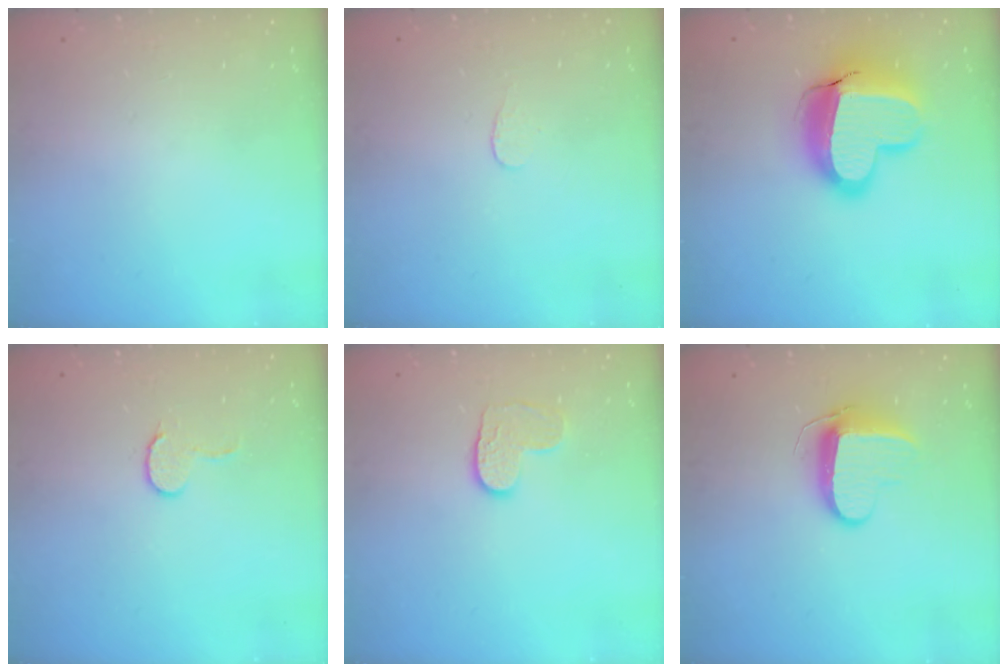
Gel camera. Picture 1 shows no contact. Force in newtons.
{"total": 3.0, "press": 3.0, "slide": 0.2}
{"total": 19.2, "press": 19.2, "slide": 1.5}
{"total": 5.9, "press": 5.9, "slide": 0.5}
{"total": 6.6, "press": 6.6, "slide": 0.3}
{"total": 9.0, "press": 9.0, "slide": 0.5}